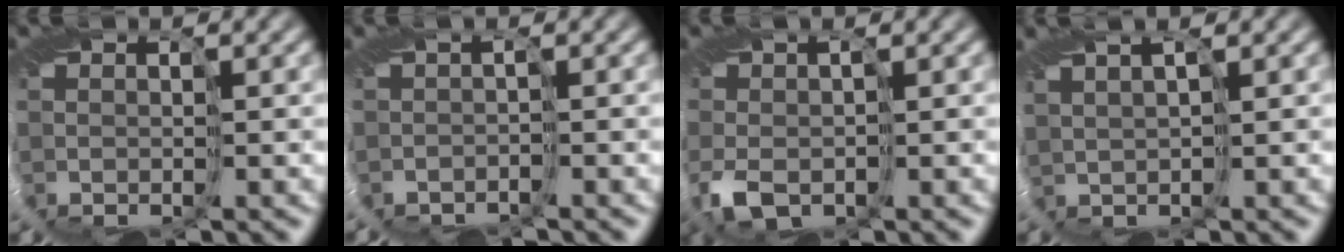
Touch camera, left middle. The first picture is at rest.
{"total": 1.4, "force": [-1.1, 0.6, 0.6], "torque": [0.003, 0.000, -0.013]}
{"total": 3.5, "force": [-1.1, 2.3, 2.4], "torque": [-0.064, 0.000, -0.023]}
{"total": 3.2, "force": [2.0, 1.3, 2.1], "torque": [-0.046, 0.014, 0.032]}